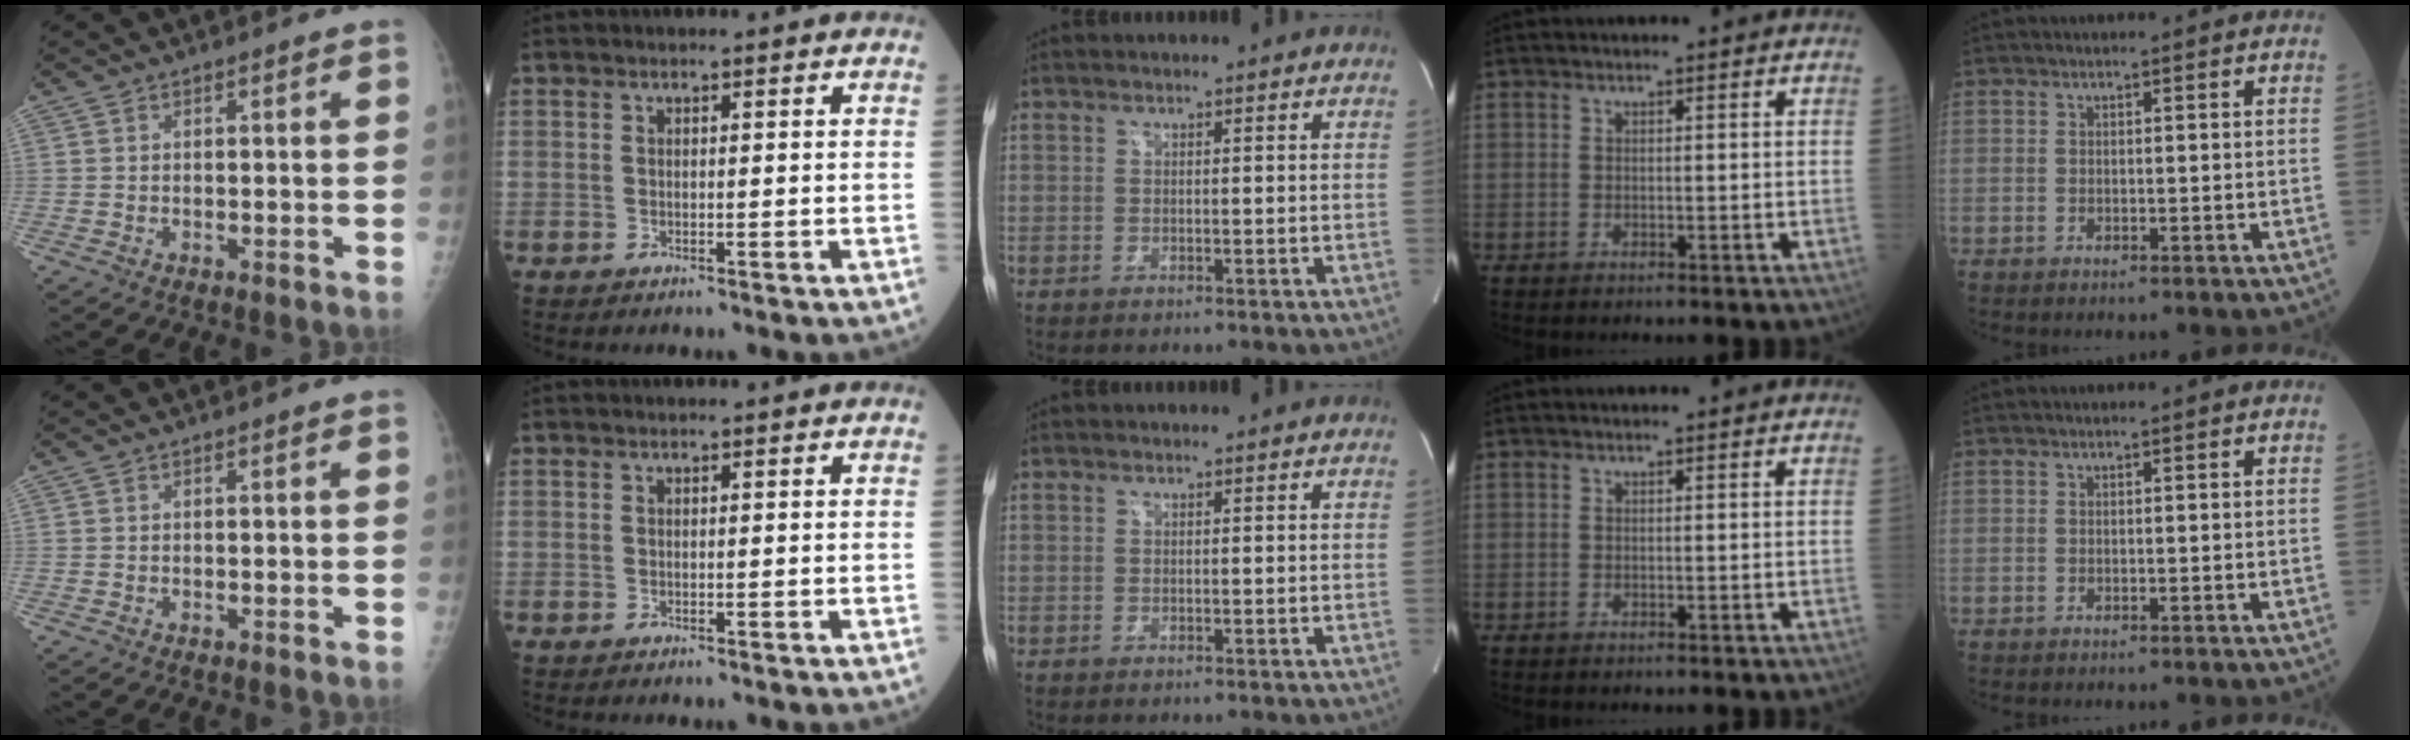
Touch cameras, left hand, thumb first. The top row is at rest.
{}